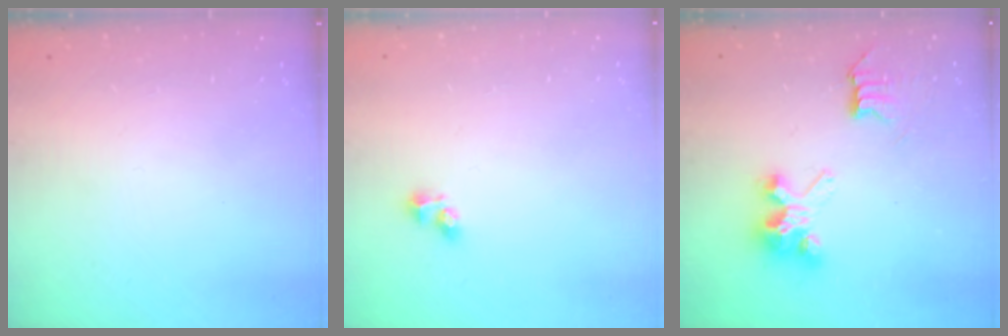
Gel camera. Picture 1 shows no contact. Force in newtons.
{"total": 2.7, "press": 2.5, "slide": 1.0}
{"total": 6.4, "press": 6.4, "slide": 0.1}